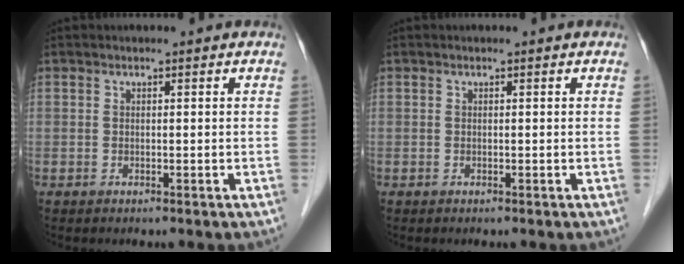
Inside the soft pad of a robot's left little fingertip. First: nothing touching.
{"total": 0.0}